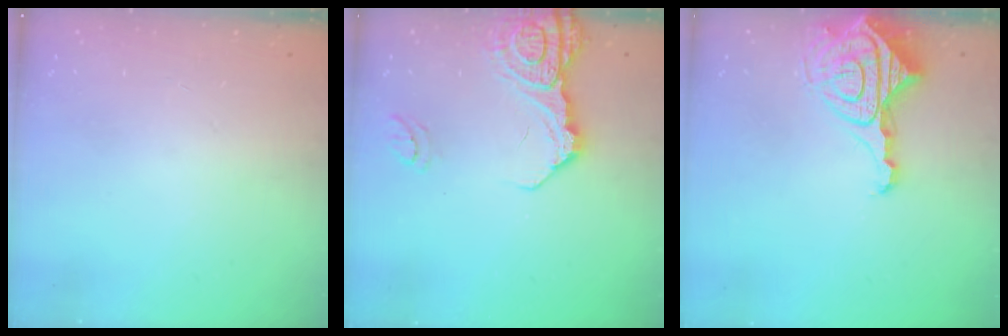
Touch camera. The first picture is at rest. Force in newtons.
{"total": 13.9, "press": 13.9, "slide": 1.2}
{"total": 12.1, "press": 12.0, "slide": 1.1}